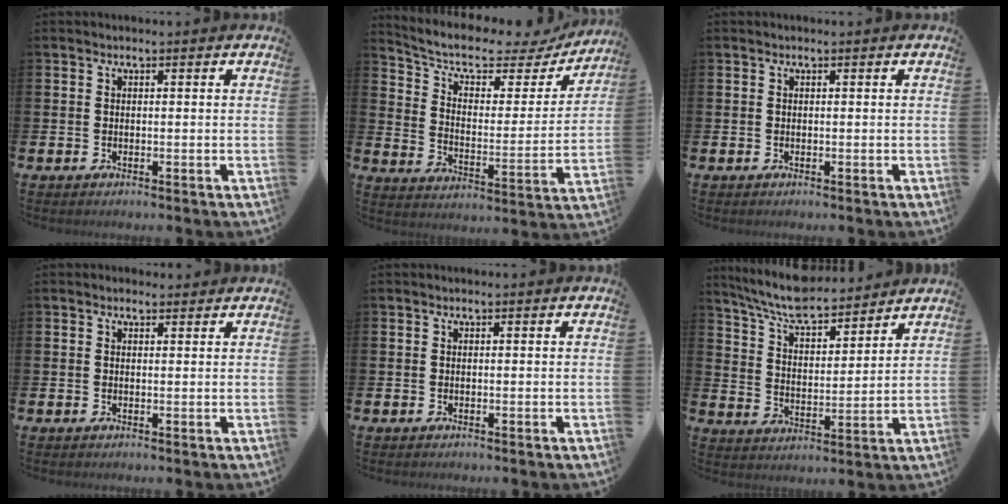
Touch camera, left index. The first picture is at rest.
{"total": 7.8, "force": [6.4, 3.1, 3.2], "torque": [-0.085, -0.047, 0.103]}
{"total": 0.0}
{"total": 1.1, "force": [0.9, 0.5, 0.2], "torque": [0.005, 0.003, 0.015]}
{"total": 0.0}
{"total": 7.8, "force": [7.4, 1.1, 2.3], "torque": [-0.079, -0.044, 0.131]}